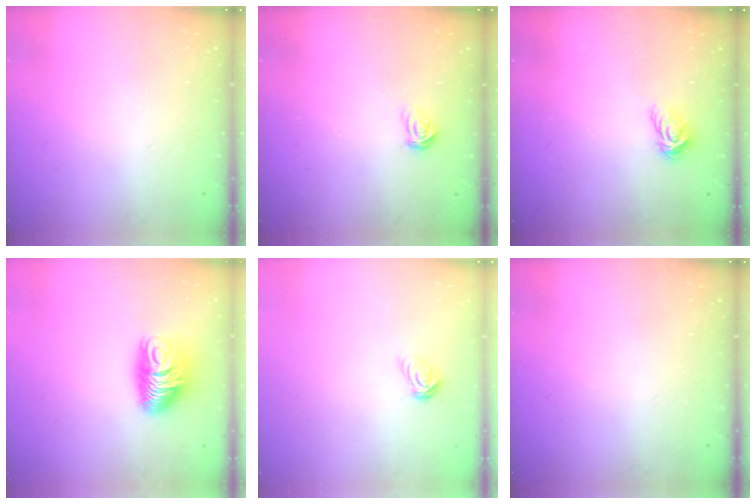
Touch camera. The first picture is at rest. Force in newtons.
{"total": 3.0, "press": 3.0, "slide": 0.3}
{"total": 5.0, "press": 4.9, "slide": 0.7}
{"total": 10.6, "press": 10.6, "slide": 0.9}
{"total": 5.0, "press": 5.0, "slide": 0.5}
{"total": 0.0}